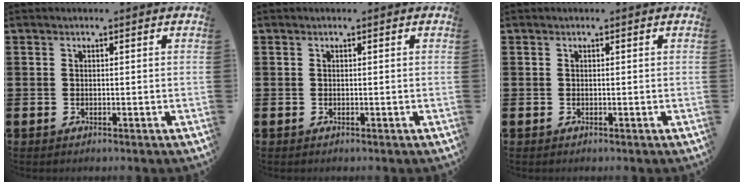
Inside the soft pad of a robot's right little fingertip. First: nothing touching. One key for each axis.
{"total": 0.0}
{"total": 0.0}